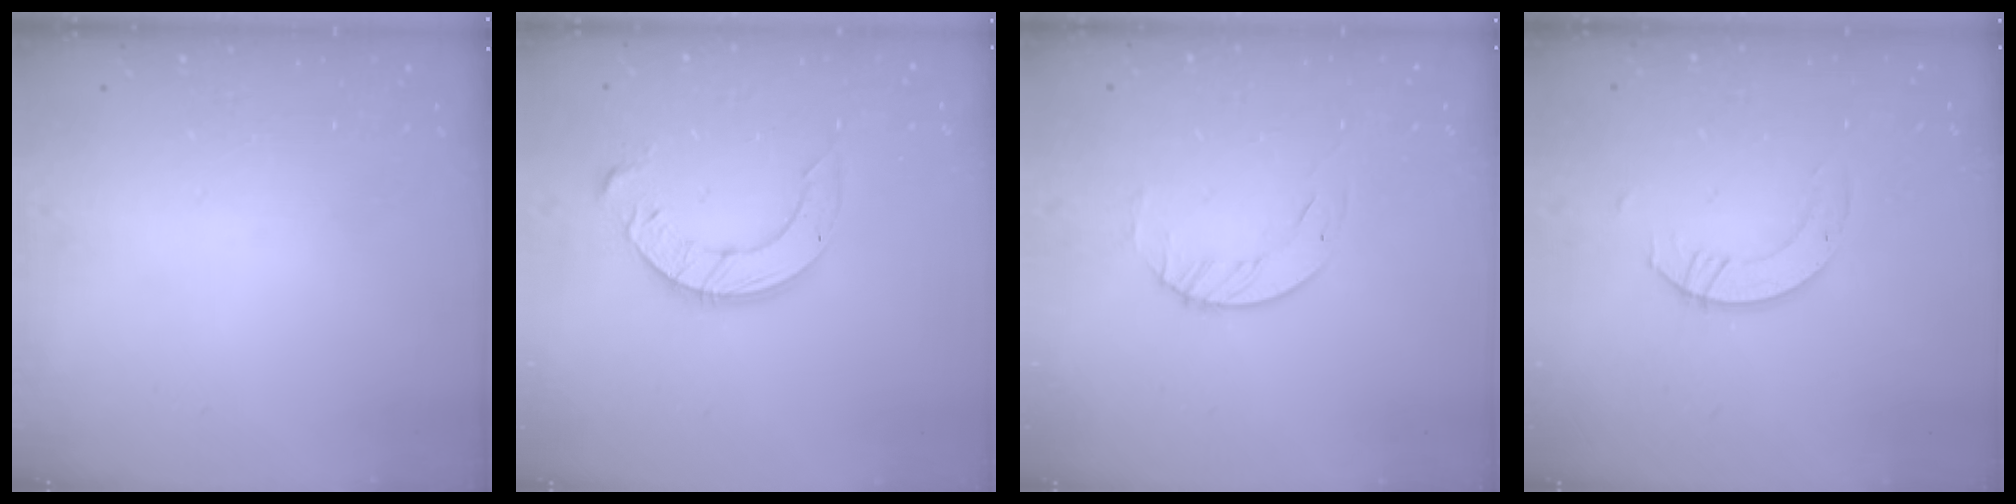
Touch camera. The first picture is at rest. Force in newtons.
{"total": 10.2, "press": 10.2, "slide": 1.0}
{"total": 3.5, "press": 3.4, "slide": 0.4}
{"total": 3.9, "press": 3.9, "slide": 0.3}